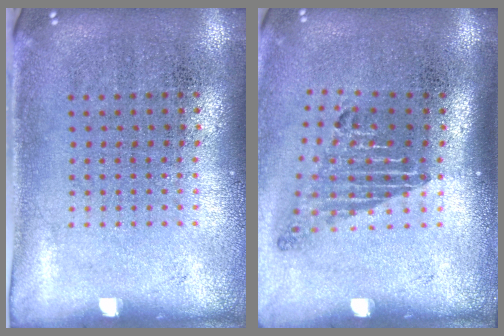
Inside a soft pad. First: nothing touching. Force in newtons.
{"total": 1.8, "press": 1.2, "slide": 1.3}